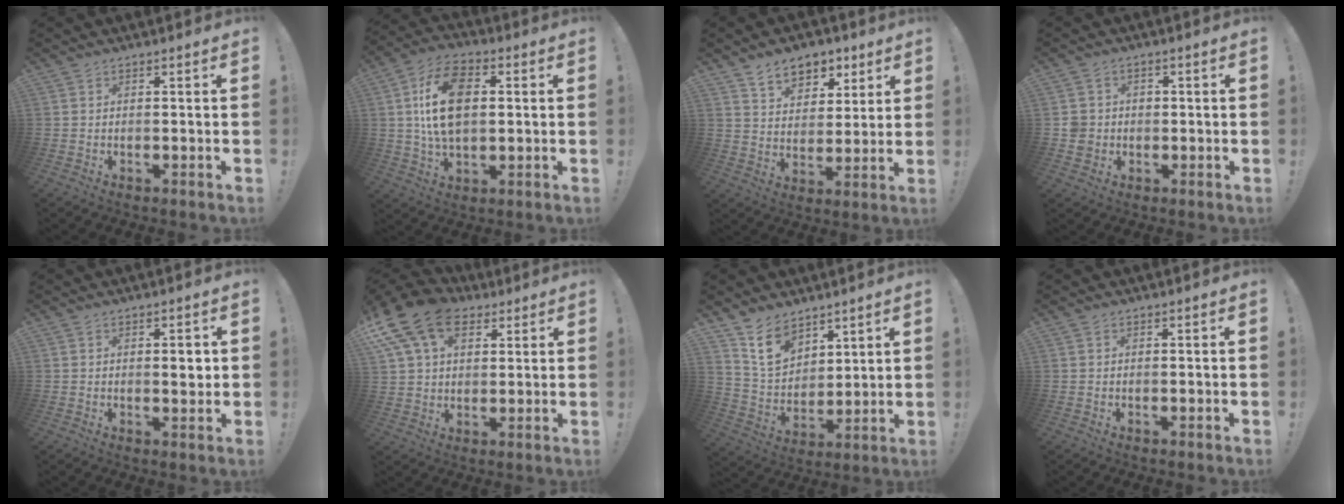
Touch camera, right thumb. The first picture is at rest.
{"total": 16.5, "force": [2.0, 10.2, 12.7], "torque": [-0.225, 0.005, 0.032]}
{"total": 9.8, "force": [6.6, 6.4, 3.5], "torque": [-0.039, -0.045, 0.123]}
{"total": 5.4, "force": [-0.6, 5.1, 1.7], "torque": [-0.035, 0.008, -0.012]}
{"total": 3.1, "force": [0.5, 1.2, 2.8], "torque": [-0.033, -0.006, 0.003]}
{"total": 16.2, "force": [7.4, 10.4, 9.9], "torque": [-0.183, -0.028, 0.136]}
{"total": 12.5, "force": [8.5, 7.9, 4.6], "torque": [-0.072, -0.055, 0.168]}
{"total": 0.0}